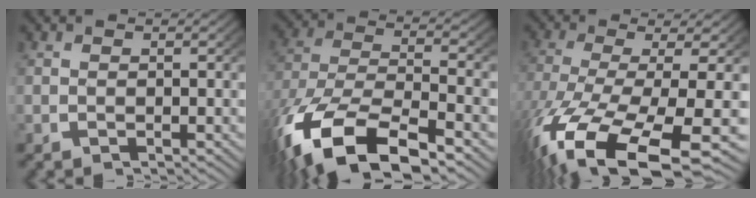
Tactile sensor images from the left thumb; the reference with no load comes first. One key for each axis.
{"total": 13.3, "fx": -5.2, "fy": 7.4, "fz": 9.7, "tx": -0.218, "ty": -0.047, "tz": -0.057}
{"total": 13.3, "fx": -5.1, "fy": 6.2, "fz": 10.6, "tx": -0.242, "ty": -0.059, "tz": -0.033}